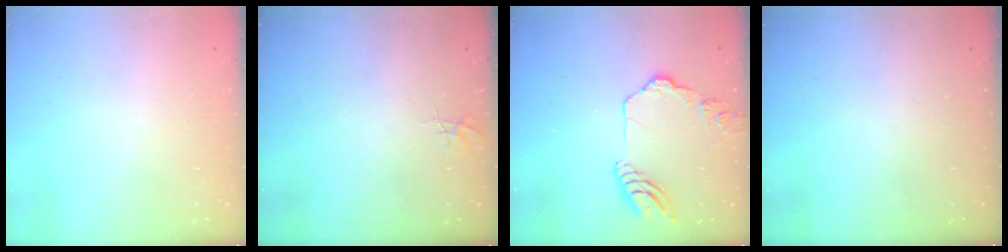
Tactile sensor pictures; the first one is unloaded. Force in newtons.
{"total": 3.6, "press": 3.6, "slide": 0.3}
{"total": 12.2, "press": 12.2, "slide": 1.1}
{"total": 0.0}